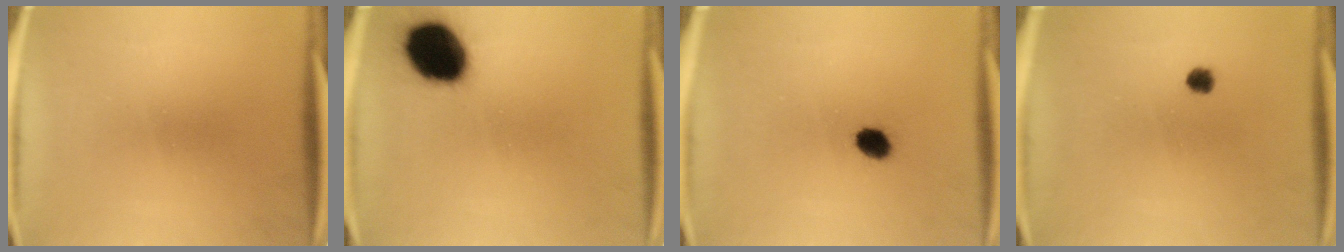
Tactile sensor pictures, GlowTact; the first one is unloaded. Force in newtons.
{"total": 15.9}
{"total": 4.0}
{"total": 1.7}